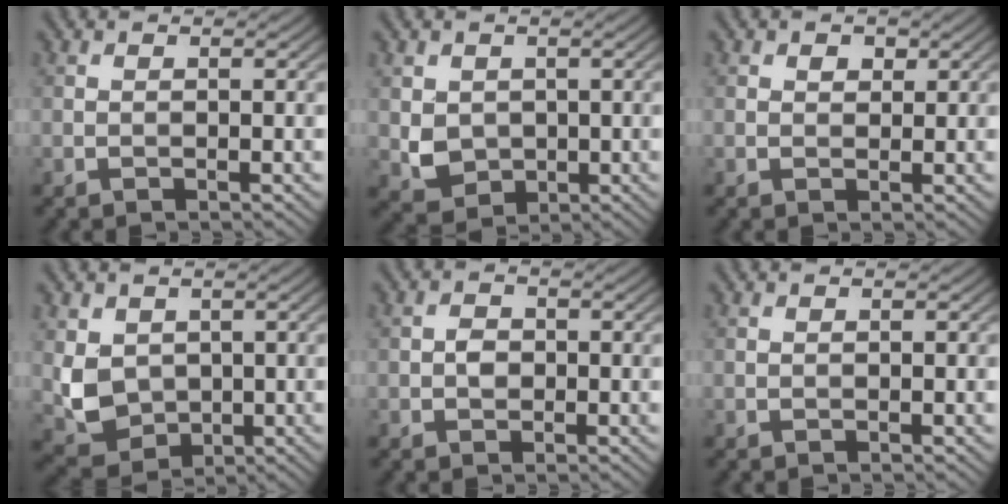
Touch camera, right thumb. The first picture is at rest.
{"total": 3.8, "force": [0.4, 3.4, 1.7], "torque": [-0.049, -0.011, 0.013]}
{"total": 1.3, "force": [0.6, 1.0, 0.6], "torque": [-0.010, 0.000, 0.010]}
{"total": 5.7, "force": [0.6, 4.9, 3.0], "torque": [-0.081, -0.013, 0.014]}
{"total": 1.7, "force": [-0.4, 1.4, 0.9], "torque": [-0.019, 0.000, -0.011]}
{"total": 0.0}